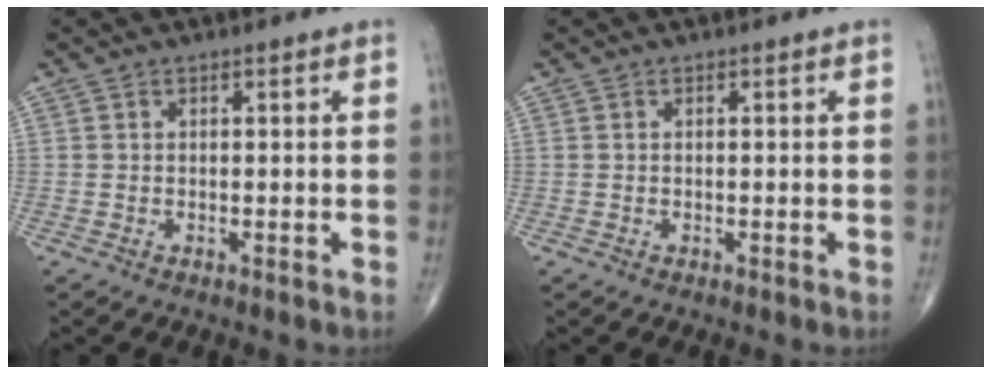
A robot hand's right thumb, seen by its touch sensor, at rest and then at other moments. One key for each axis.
{"total": 0.0}